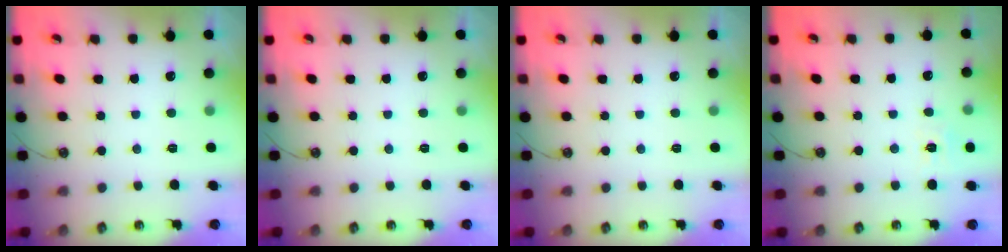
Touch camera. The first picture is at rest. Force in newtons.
{"total": 0.0}
{"total": 0.0}
{"total": 6.0, "press": 5.9, "slide": 0.6}